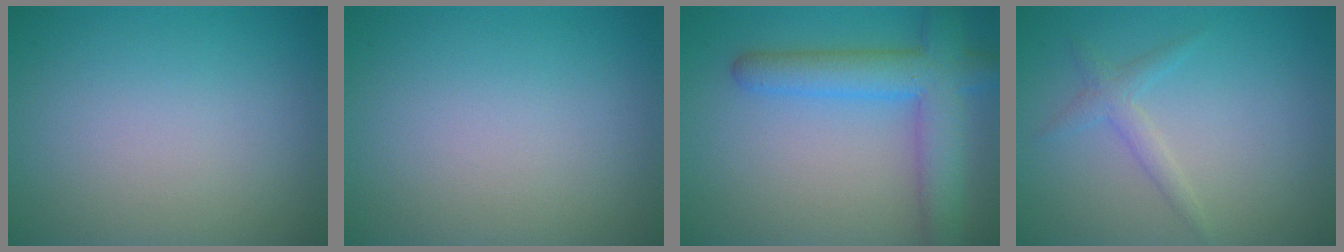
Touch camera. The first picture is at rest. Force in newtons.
{"total": 0.0}
{"total": 6.2, "press": 6.2, "slide": 0.2}
{"total": 1.6, "press": 1.6, "slide": 0.1}